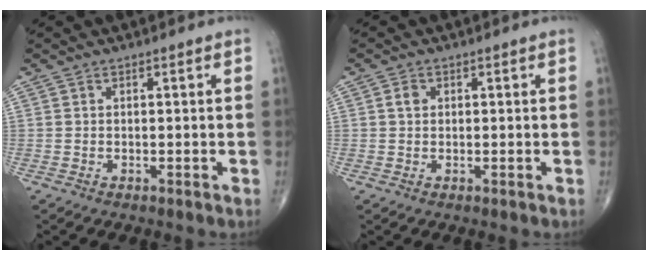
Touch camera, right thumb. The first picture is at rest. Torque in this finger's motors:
{"motor_torque": [0.28, 0.12, 0.36, 0.14, 0.01]}